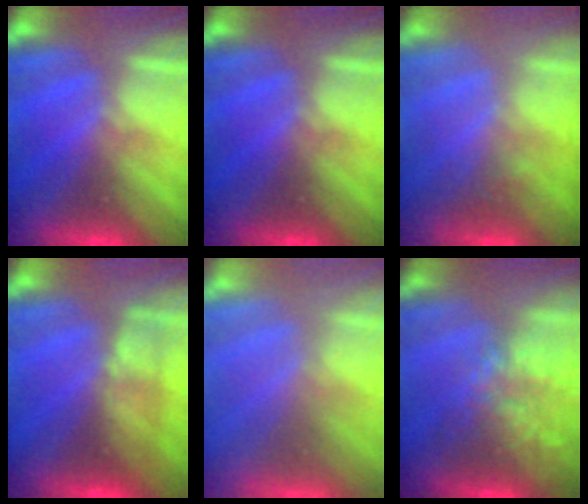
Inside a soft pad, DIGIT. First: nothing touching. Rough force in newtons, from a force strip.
{"total": 0.0}
{"total": 3.0}
{"total": 2.4}
{"total": 7.5}
{"total": 10.5}